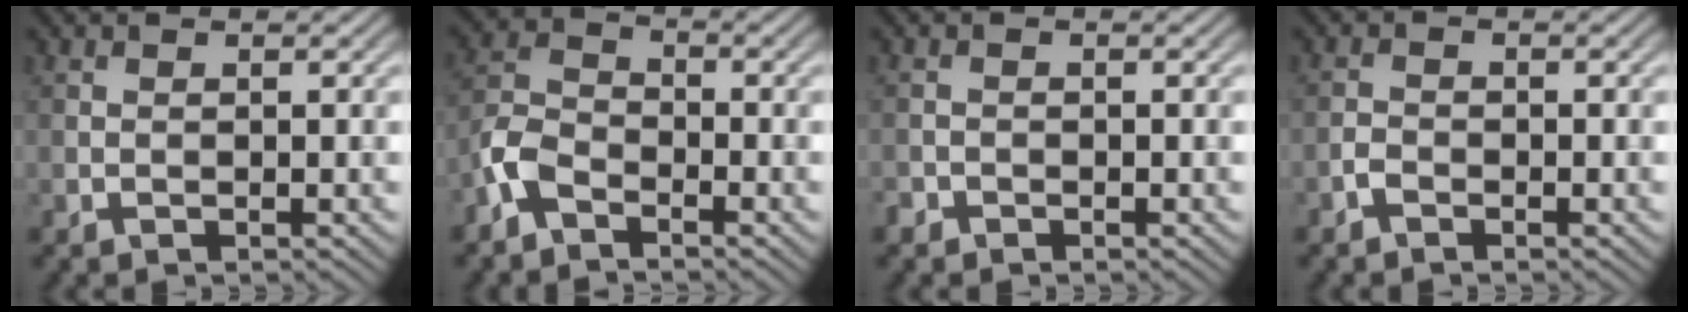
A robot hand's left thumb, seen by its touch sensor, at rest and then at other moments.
{"total": 4.6, "force": [-3.1, 2.3, 2.4], "torque": [-0.055, 0.003, -0.083]}
{"total": 1.0, "force": [-0.8, 0.6, 0.1], "torque": [-0.001, -0.002, -0.018]}
{"total": 1.3, "force": [-1.0, 0.6, 0.6], "torque": [-0.010, 0.002, -0.025]}